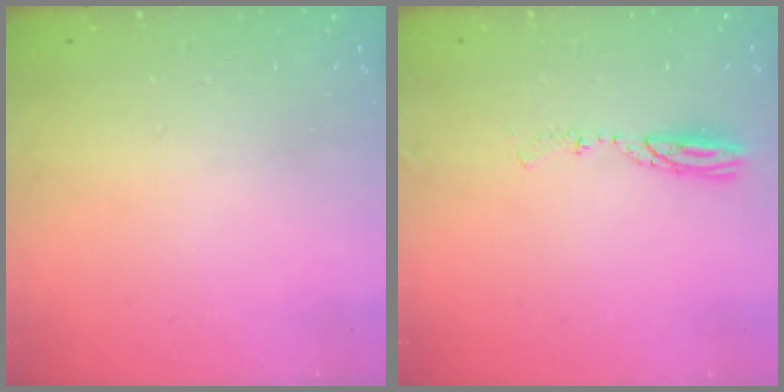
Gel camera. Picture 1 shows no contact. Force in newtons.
{"total": 4.5, "press": 4.3, "slide": 1.0}